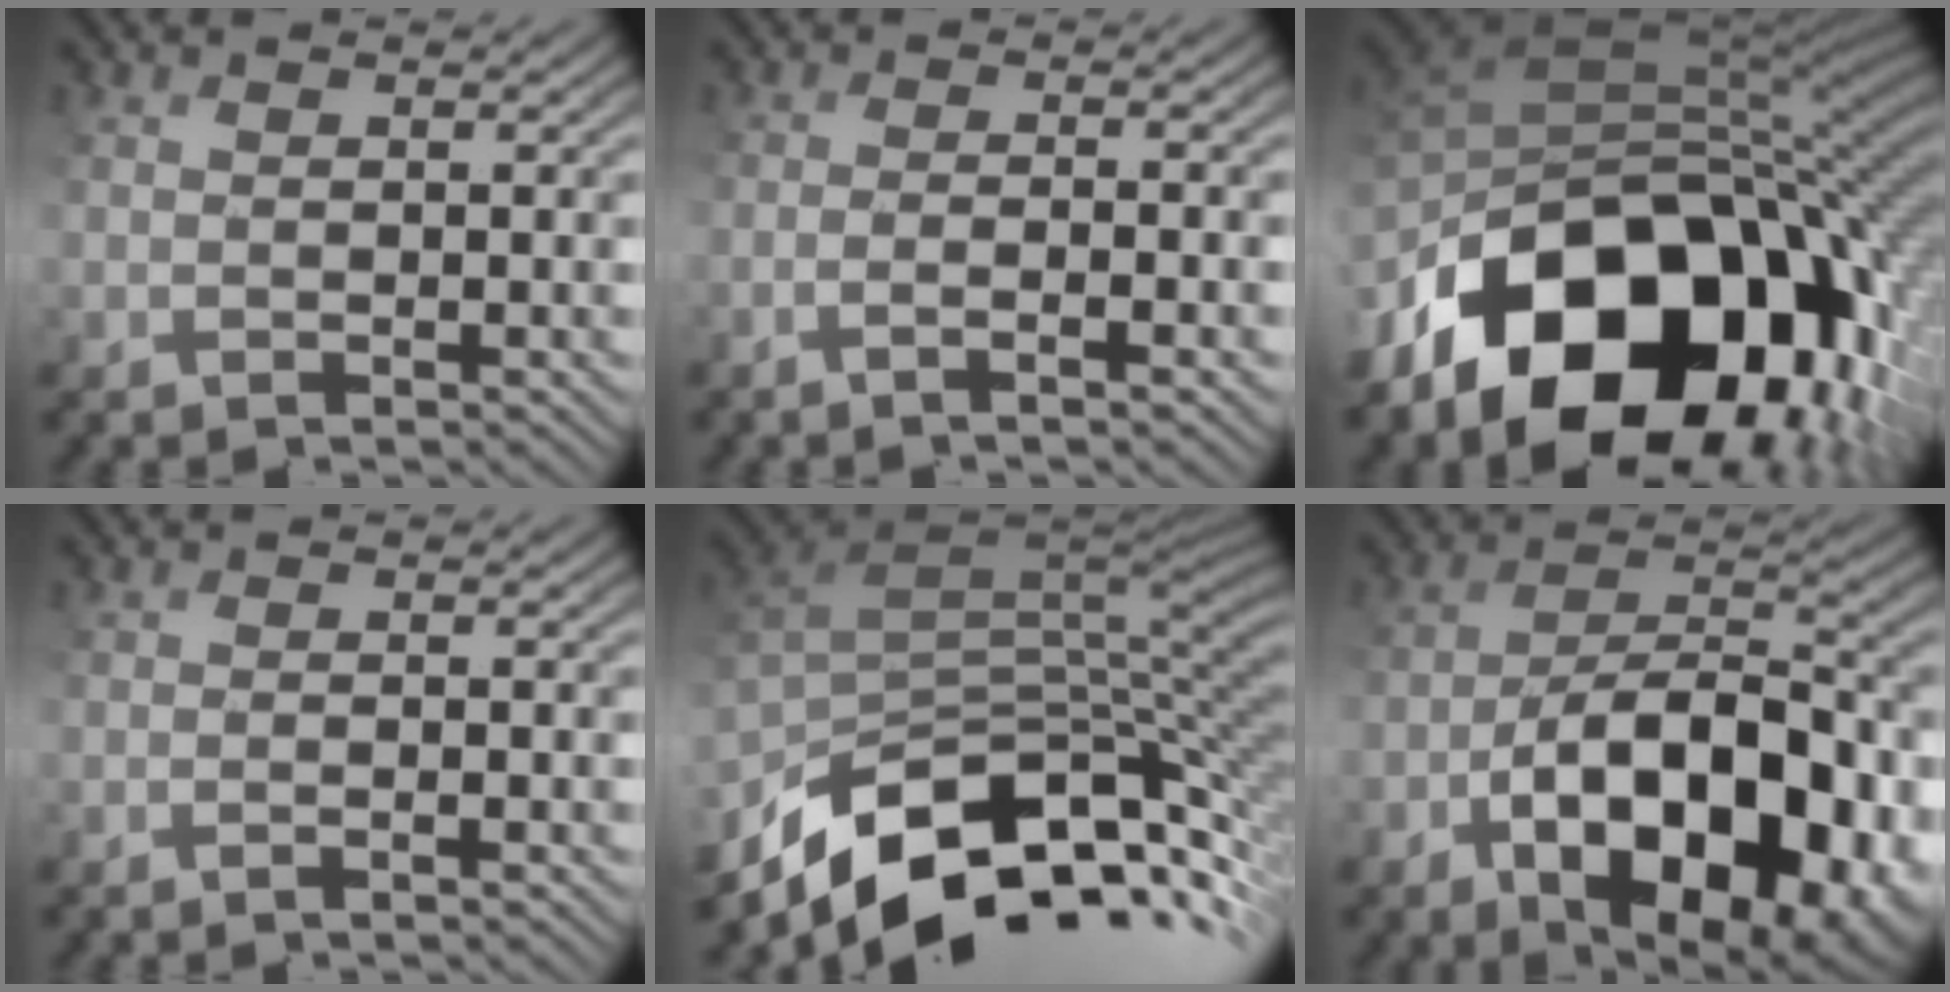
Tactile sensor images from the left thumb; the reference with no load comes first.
{"total": 2.9, "force": [-1.8, 0.4, 2.2], "torque": [-0.036, 0.010, -0.042]}
{"total": 19.9, "force": [-8.2, 12.5, 13.2], "torque": [-0.269, -0.025, -0.108]}
{"total": 1.1, "force": [-0.8, 0.1, 0.7], "torque": [-0.014, 0.006, -0.020]}
{"total": 13.8, "force": [-7.9, 7.1, 8.8], "torque": [-0.220, -0.015, -0.124]}
{"total": 15.9, "force": [-7.0, 8.4, 11.5], "torque": [-0.169, -0.014, -0.102]}